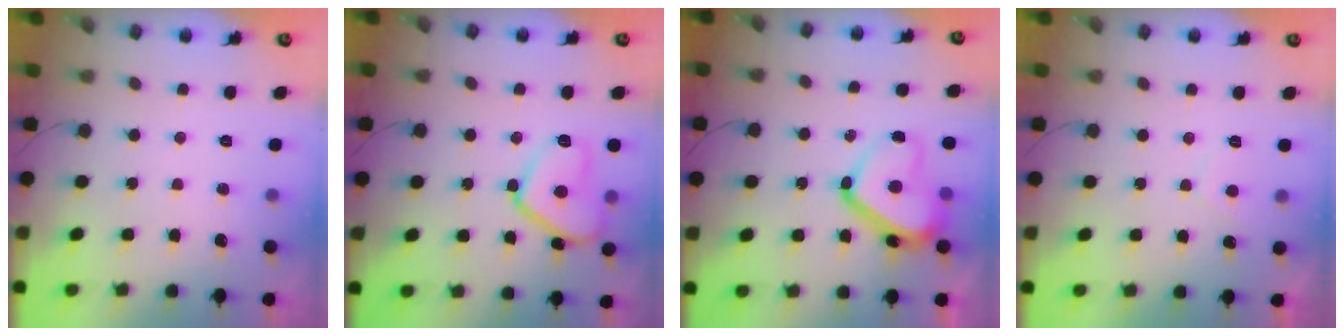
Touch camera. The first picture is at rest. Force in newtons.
{"total": 12.4, "press": 12.3, "slide": 1.1}
{"total": 16.4, "press": 16.4, "slide": 1.4}
{"total": 1.8, "press": 1.7, "slide": 0.6}